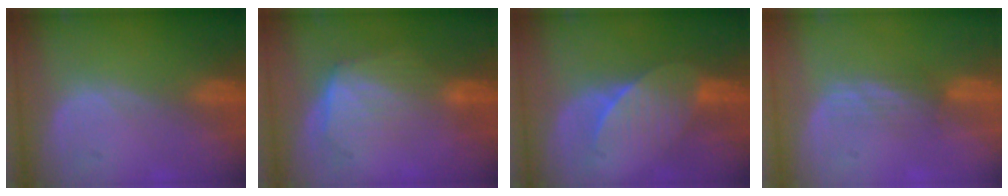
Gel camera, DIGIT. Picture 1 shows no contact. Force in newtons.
{"total": 7.2, "press": 6.5, "slide": 3.0}
{"total": 6.9, "press": 6.6, "slide": 2.1}
{"total": 2.9, "press": 2.6, "slide": 1.3}